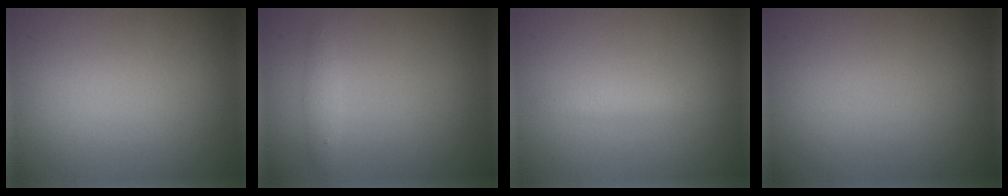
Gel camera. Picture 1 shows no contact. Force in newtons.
{"total": 1.1, "press": 1.1, "slide": 0.0}
{"total": 1.2, "press": 1.2, "slide": 0.0}
{"total": 0.0}